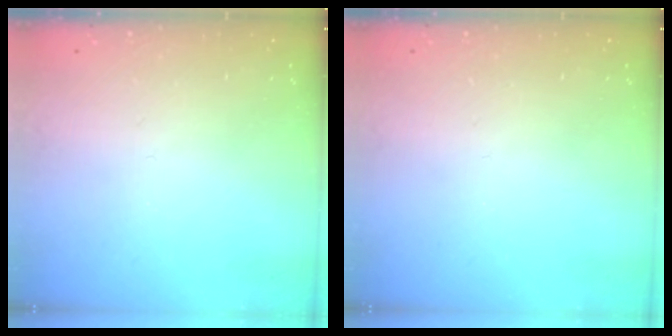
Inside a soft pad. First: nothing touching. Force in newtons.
{"total": 0.0}